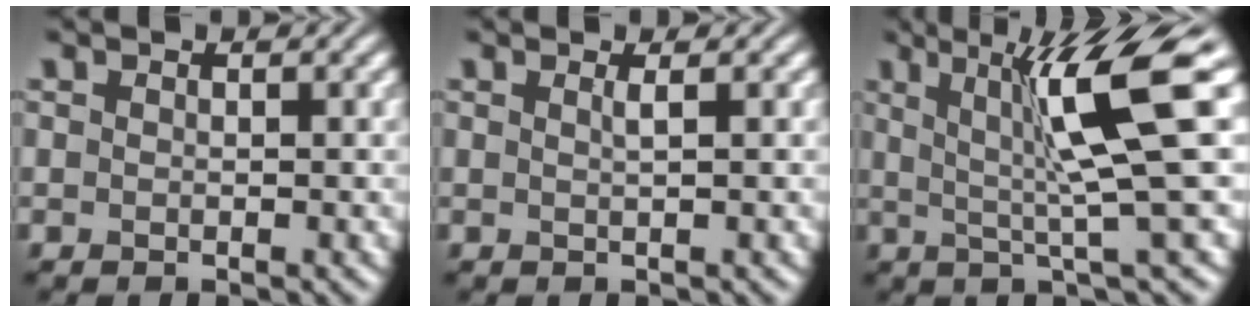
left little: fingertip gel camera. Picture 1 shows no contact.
{"total": 0.9, "force": [0.3, 0.3, 0.8], "torque": [-0.007, 0.001, 0.003]}
{"total": 8.9, "force": [2.0, 1.1, 8.6], "torque": [-0.130, 0.005, 0.034]}